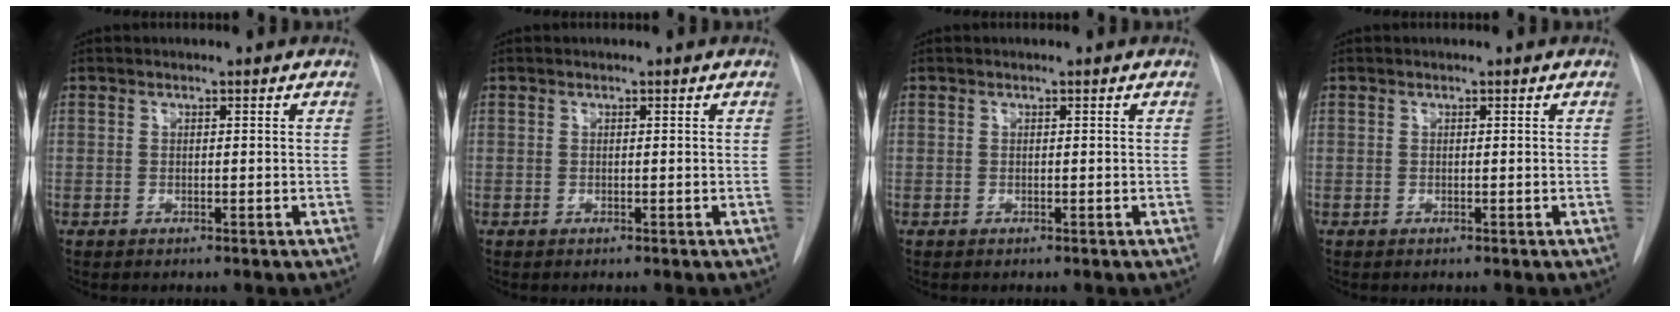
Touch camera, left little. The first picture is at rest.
{"total": 0.0}
{"total": 0.0}
{"total": 0.0}